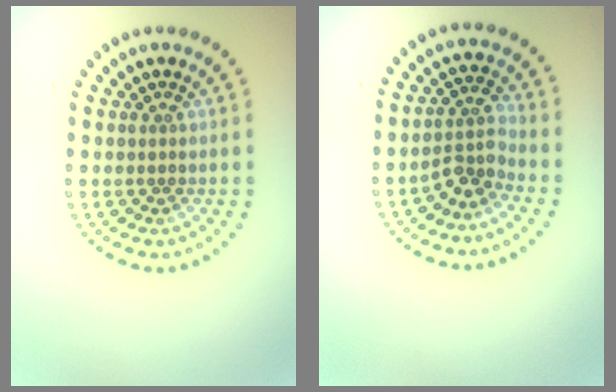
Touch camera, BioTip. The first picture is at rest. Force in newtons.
{"total": 2.7, "press": 2.0, "slide": 1.9}